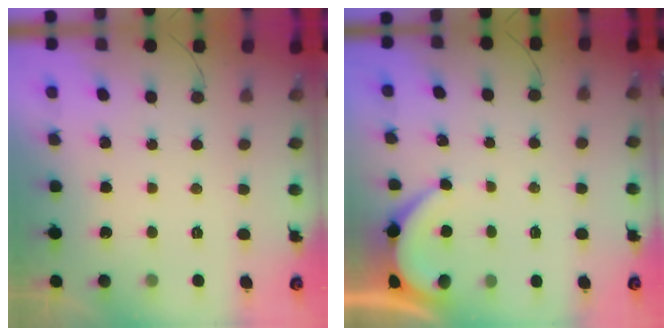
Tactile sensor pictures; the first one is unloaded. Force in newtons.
{"total": 3.1, "press": 3.1, "slide": 0.4}